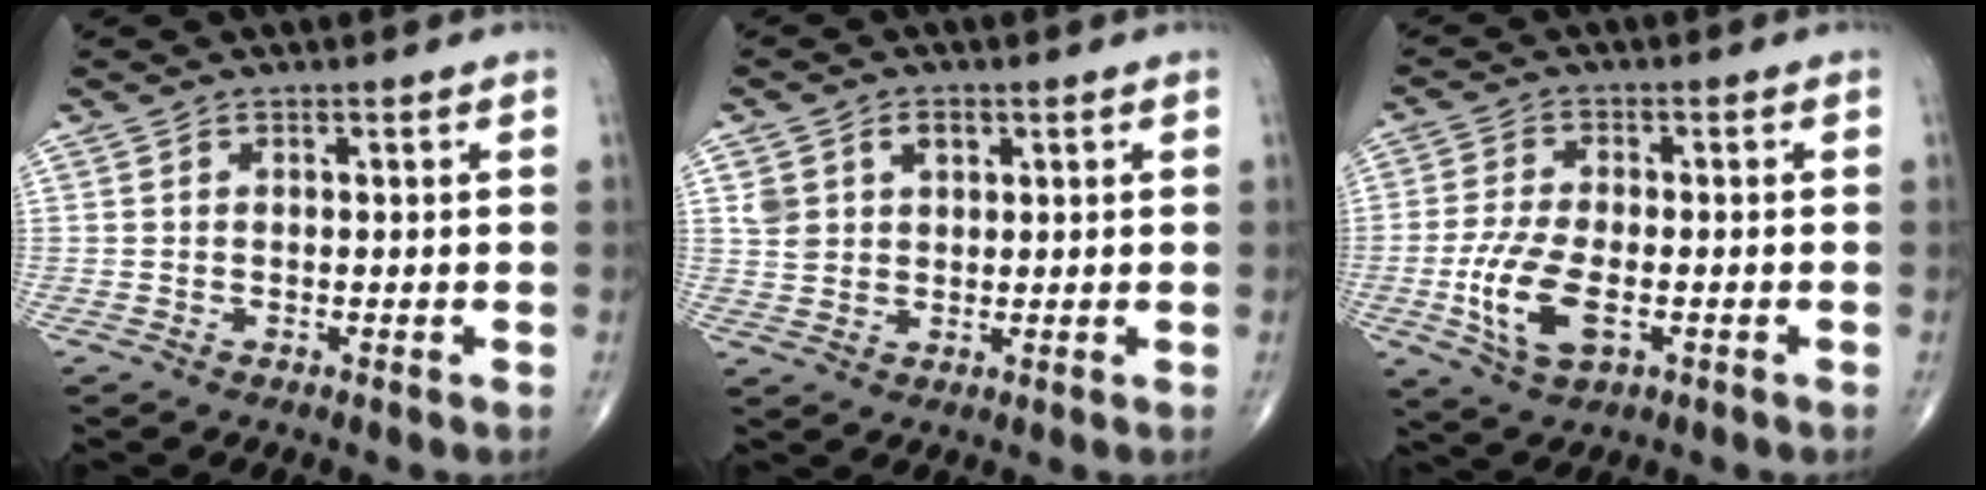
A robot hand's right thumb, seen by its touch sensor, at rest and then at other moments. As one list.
[{"total": 5.2, "force": [2.2, 3.9, 2.7], "torque": [-0.029, -0.009, 0.042]}, {"total": 9.6, "force": [-2.5, 4.7, 8.0], "torque": [-0.169, 0.000, -0.044]}]